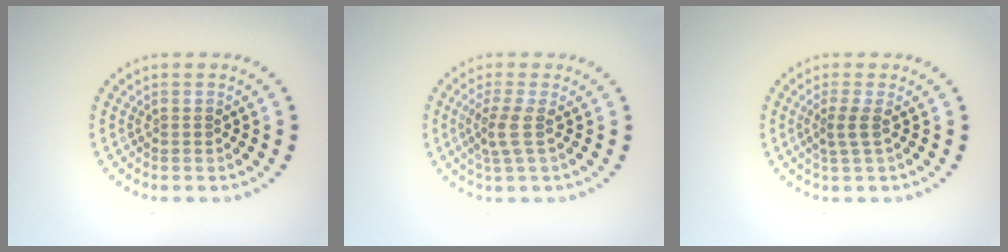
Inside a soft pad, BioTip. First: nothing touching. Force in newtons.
{"total": 2.2, "press": 1.6, "slide": 1.5}
{"total": 1.9, "press": 1.4, "slide": 1.4}